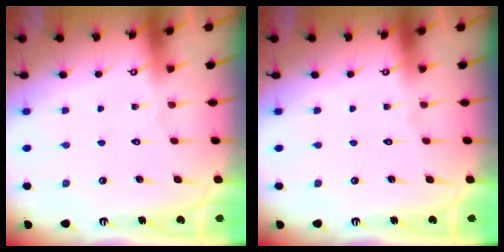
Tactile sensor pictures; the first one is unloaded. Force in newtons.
{"total": 0.0}